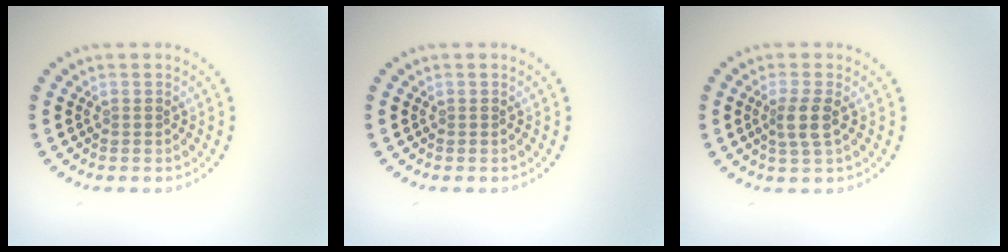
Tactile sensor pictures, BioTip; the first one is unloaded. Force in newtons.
{"total": 0.0}
{"total": 2.3, "press": 2.0, "slide": 1.1}